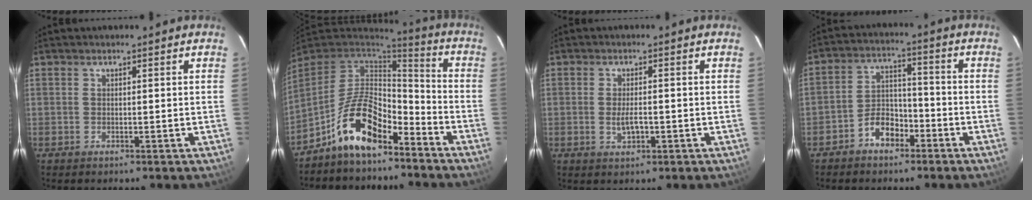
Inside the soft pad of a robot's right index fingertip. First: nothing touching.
{"total": 14.7, "force": [-9.2, 6.3, 9.6], "torque": [-0.198, 0.015, -0.166]}
{"total": 3.2, "force": [-0.8, 1.3, 2.8], "torque": [-0.053, -0.003, -0.013]}
{"total": 6.7, "force": [-4.3, 4.2, 2.9], "torque": [-0.058, 0.024, -0.069]}